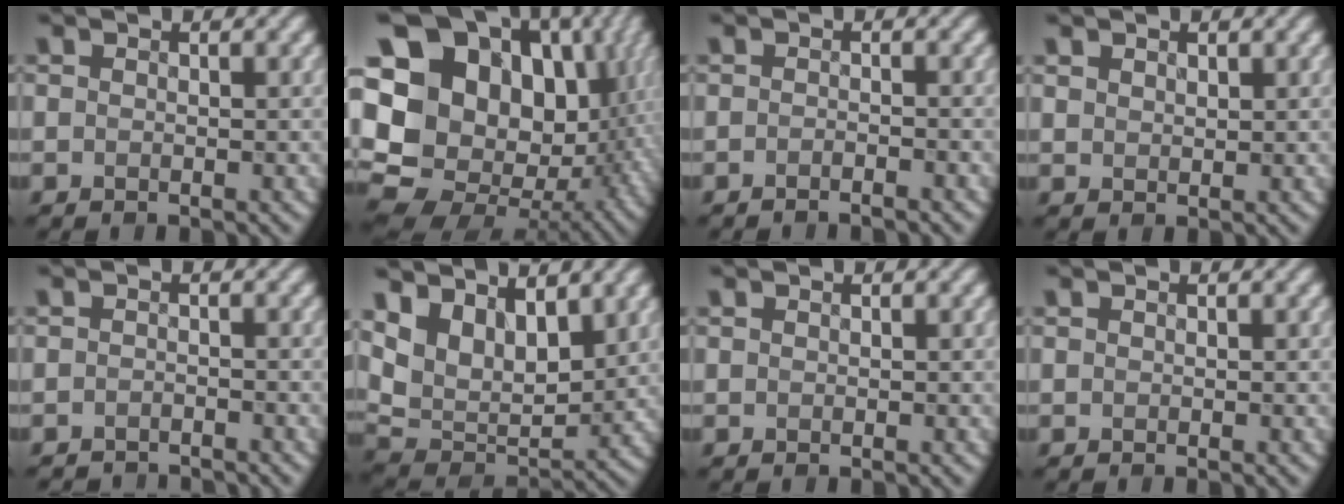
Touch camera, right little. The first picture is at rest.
{"total": 22.0, "force": [3.9, 17.5, 12.8], "torque": [-0.275, 0.021, 0.072]}
{"total": 1.0, "force": [-0.9, 0.0, 0.4], "torque": [-0.007, 0.004, -0.017]}
{"total": 1.2, "force": [0.9, 0.6, 0.3], "torque": [-0.008, 0.003, 0.020]}
{"total": 2.7, "force": [-2.7, 0.3, 0.3], "torque": [-0.003, -0.005, -0.047]}
{"total": 6.9, "force": [4.2, 3.7, 4.1], "torque": [-0.085, -0.005, 0.074]}
{"total": 0.0}
{"total": 0.0}